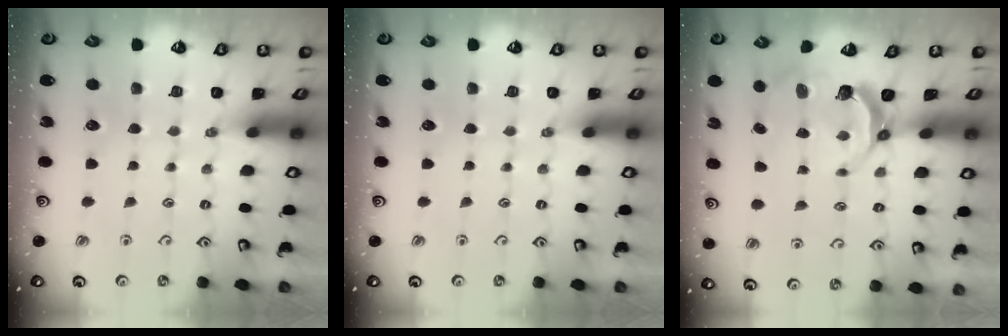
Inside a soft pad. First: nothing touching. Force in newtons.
{"total": 0.0}
{"total": 5.6, "press": 4.1, "slide": 3.8}